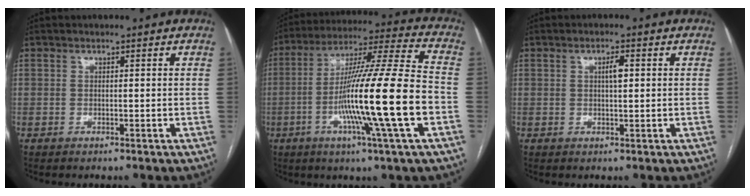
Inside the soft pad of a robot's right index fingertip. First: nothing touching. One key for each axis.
{"total": 20.3, "fx": -5.0, "fy": -1.1, "fz": 19.6, "tx": -0.347, "ty": -0.012, "tz": -0.098}
{"total": 2.2, "fx": 0.5, "fy": 0.5, "fz": 2.1, "tx": -0.036, "ty": 0.003, "tz": 0.008}